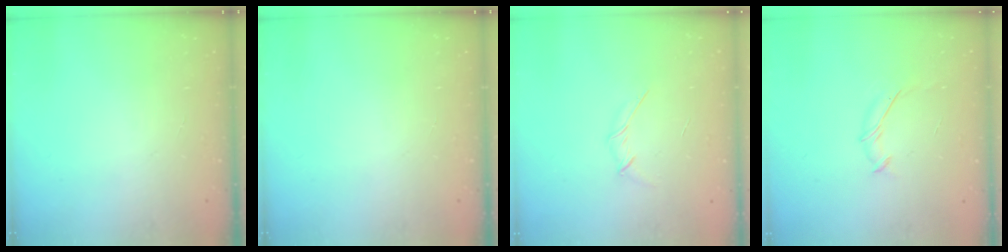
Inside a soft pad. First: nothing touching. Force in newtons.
{"total": 0.0}
{"total": 3.1, "press": 3.0, "slide": 0.8}
{"total": 5.3, "press": 5.1, "slide": 1.0}